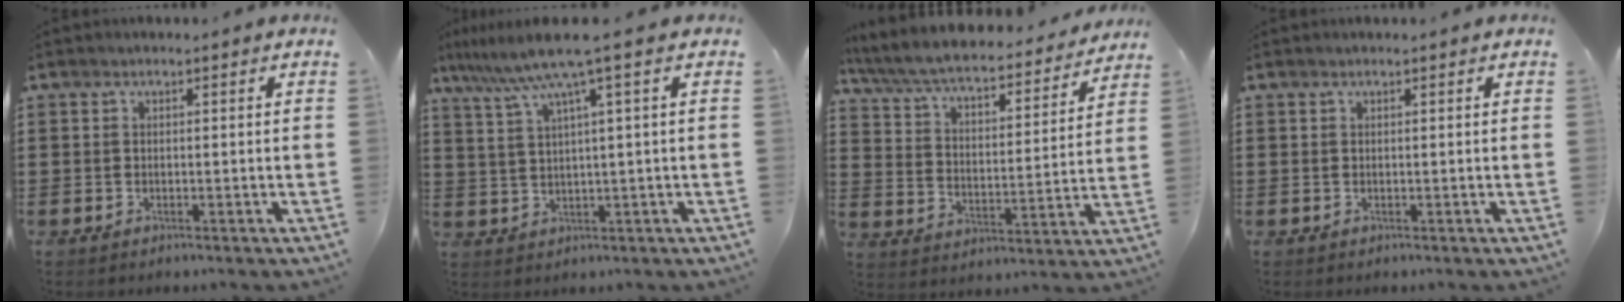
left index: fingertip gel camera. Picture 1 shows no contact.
{"total": 6.8, "force": [3.5, -0.2, 5.9], "torque": [-0.132, -0.014, 0.054]}
{"total": 6.2, "force": [5.7, 0.5, 2.3], "torque": [-0.071, -0.043, 0.094]}
{"total": 0.0}